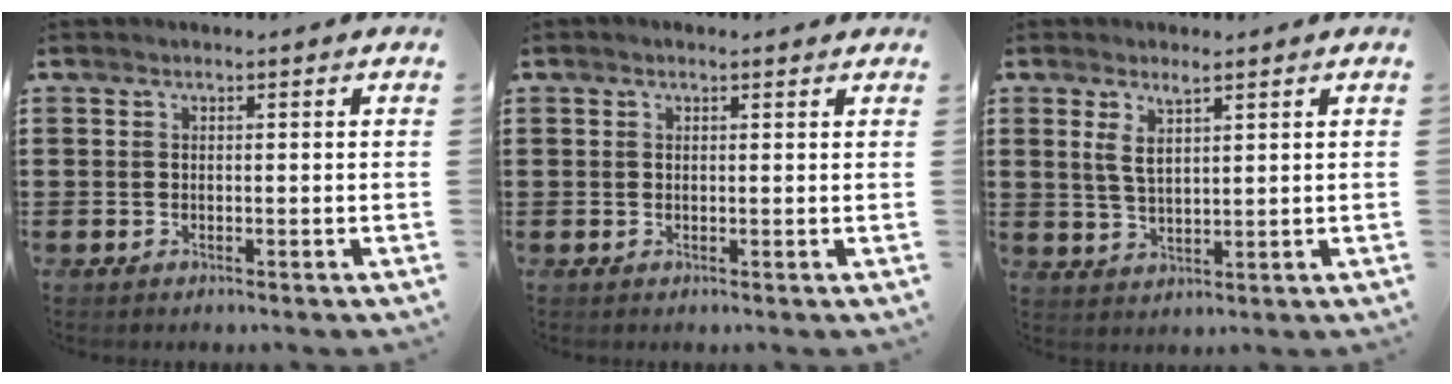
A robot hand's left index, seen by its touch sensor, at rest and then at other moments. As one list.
[{"total": 0.7, "force": [0.5, 0.1, 0.5], "torque": [-0.011, 0.003, 0.008]}, {"total": 4.0, "force": [2.2, 1.3, 3.1], "torque": [-0.065, 0.003, 0.040]}]